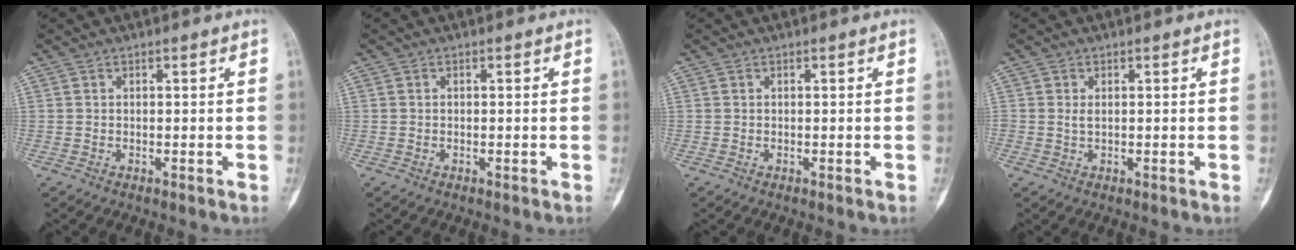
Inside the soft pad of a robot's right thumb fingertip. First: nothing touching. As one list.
[{"total": 0.0}, {"total": 0.0}, {"total": 1.1, "force": [0.2, 0.6, 0.9], "torque": [-0.017, 0.000, 0.007]}]